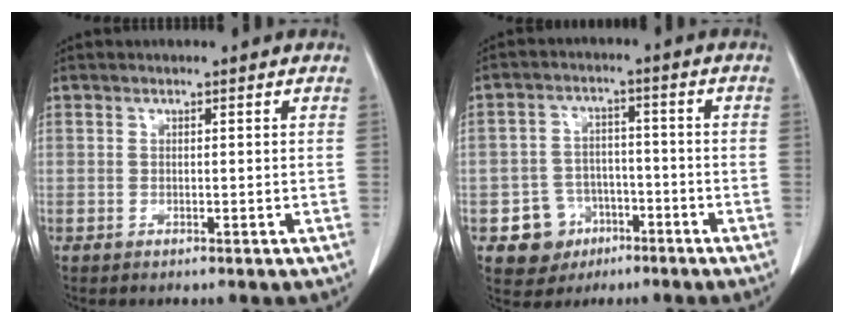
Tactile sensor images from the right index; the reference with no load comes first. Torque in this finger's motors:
{"motor_torque": [-0.33, -0.09, -0.95, -0.21]}